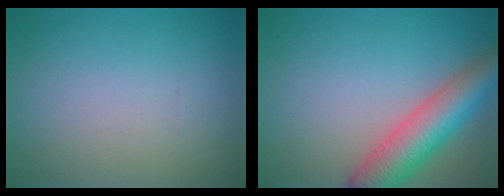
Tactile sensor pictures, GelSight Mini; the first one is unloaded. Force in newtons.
{"total": 7.2, "press": 7.2, "slide": 0.4}